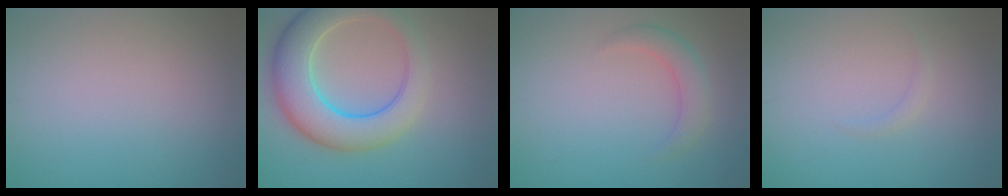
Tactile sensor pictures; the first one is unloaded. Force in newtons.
{"total": 7.9, "press": 7.9, "slide": 0.2}
{"total": 2.3, "press": 2.3, "slide": 0.1}
{"total": 0.7, "press": 0.7, "slide": 0.1}